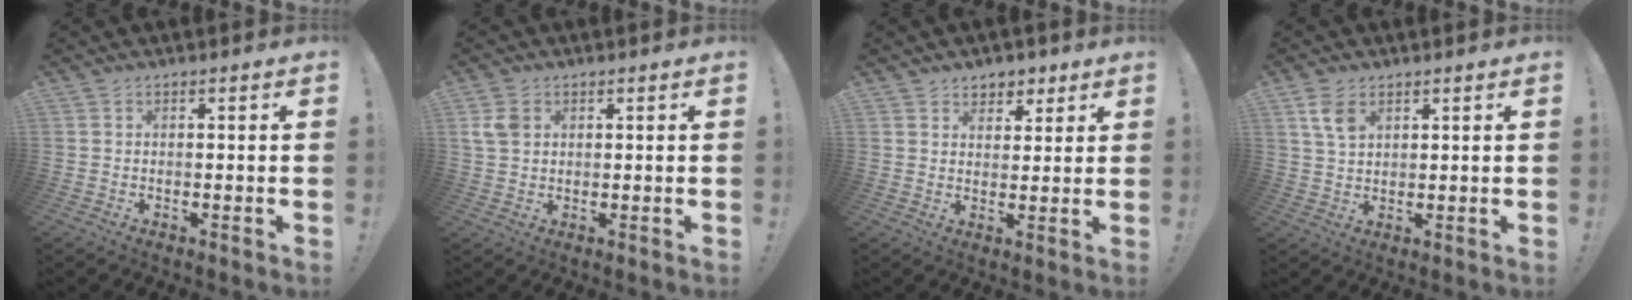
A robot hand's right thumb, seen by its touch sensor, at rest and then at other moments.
{"total": 4.6, "force": [1.5, 3.4, 2.7], "torque": [-0.045, 0.007, 0.030]}
{"total": 5.2, "force": [3.3, 3.9, 0.9], "torque": [0.005, -0.023, 0.061]}
{"total": 5.6, "force": [2.8, 3.2, 3.6], "torque": [-0.061, -0.010, 0.053]}